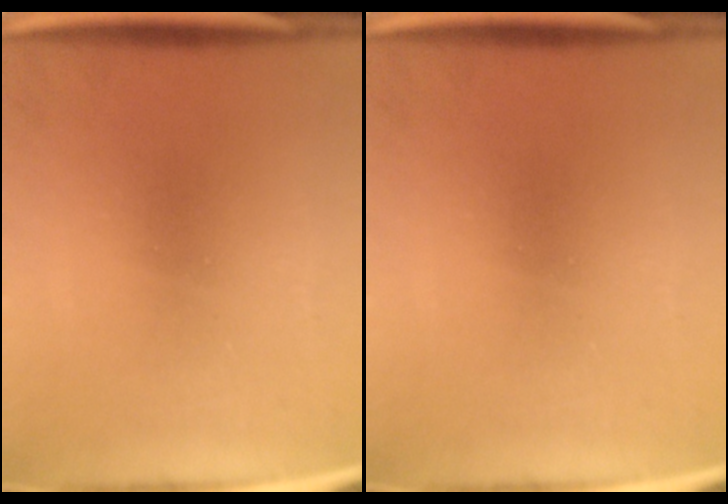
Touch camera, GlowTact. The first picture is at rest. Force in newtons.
{"total": 0.0}